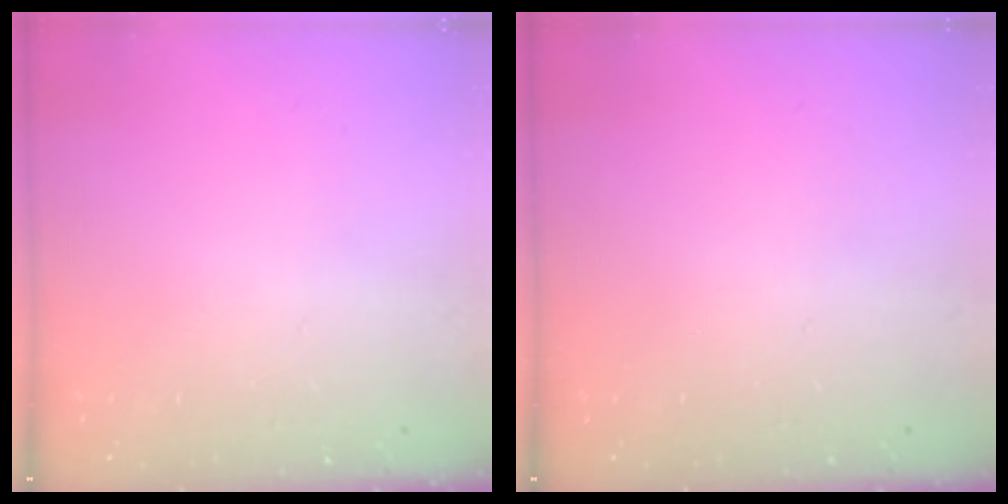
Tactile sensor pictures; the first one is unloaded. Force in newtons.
{"total": 0.0}